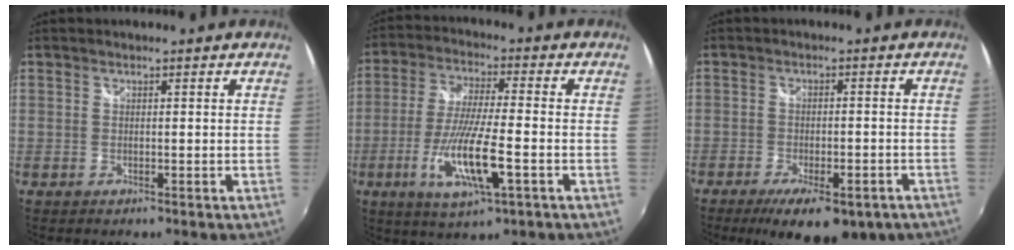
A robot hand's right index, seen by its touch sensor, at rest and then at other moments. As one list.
[{"total": 13.2, "force": [-4.6, 2.4, 12.2], "torque": [-0.245, -0.021, -0.084]}, {"total": 15.2, "force": [-10.4, 5.4, 9.7], "torque": [-0.175, -0.033, -0.140]}]